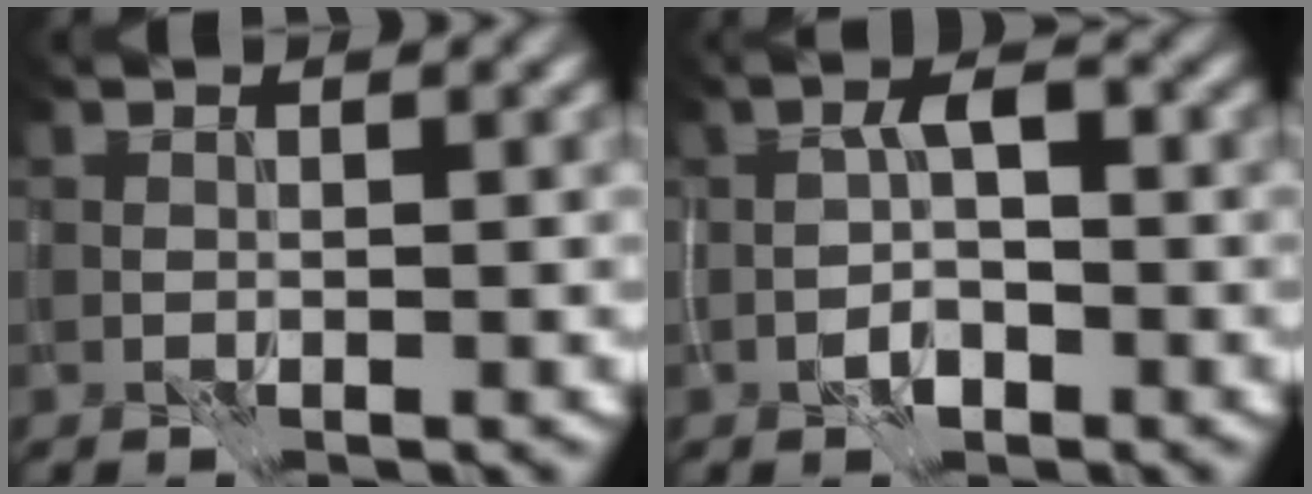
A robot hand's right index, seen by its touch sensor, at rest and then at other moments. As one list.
[{"total": 2.3, "force": [-0.9, 1.1, 1.8], "torque": [-0.036, 0.006, -0.022]}]